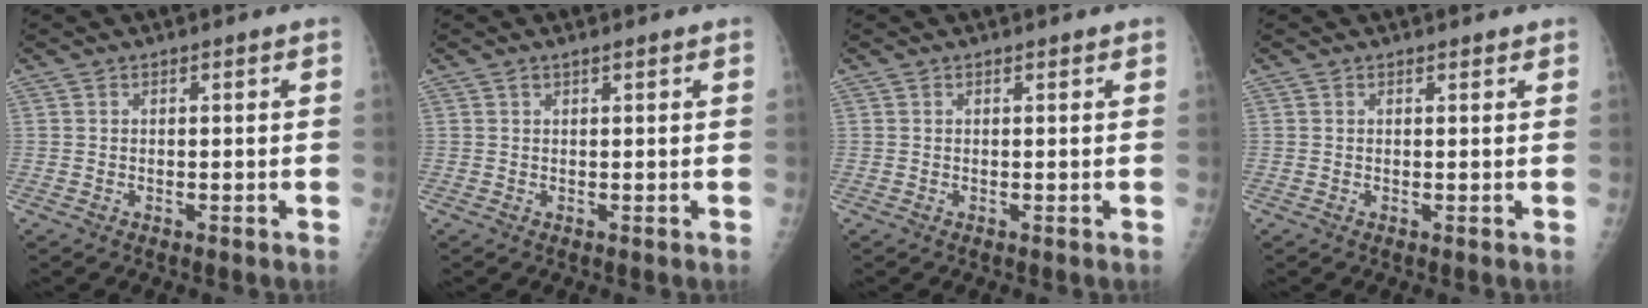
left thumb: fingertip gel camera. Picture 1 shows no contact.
{"total": 0.6, "force": [0.4, 0.2, 0.5], "torque": [-0.005, 0.002, 0.008]}
{"total": 0.0}
{"total": 0.8, "force": [0.6, 0.3, 0.2], "torque": [-0.003, -0.004, 0.008]}